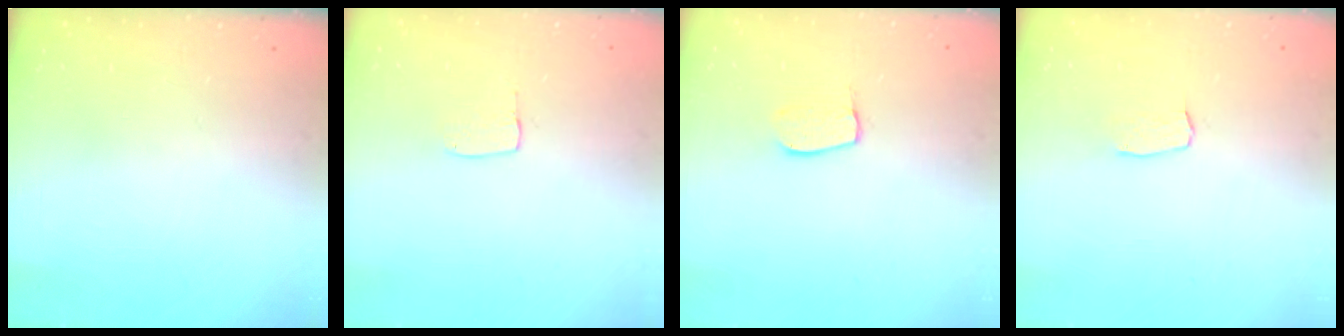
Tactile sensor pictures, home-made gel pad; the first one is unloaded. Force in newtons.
{"total": 3.4, "press": 3.4, "slide": 0.2}
{"total": 6.5, "press": 6.5, "slide": 0.4}
{"total": 3.0, "press": 3.0, "slide": 0.2}